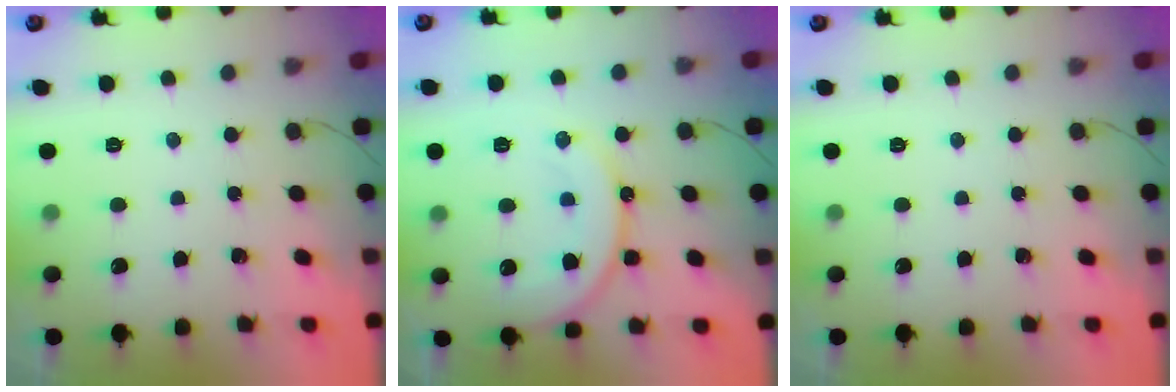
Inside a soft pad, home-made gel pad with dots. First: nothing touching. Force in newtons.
{"total": 14.8, "press": 14.6, "slide": 1.9}
{"total": 0.0}